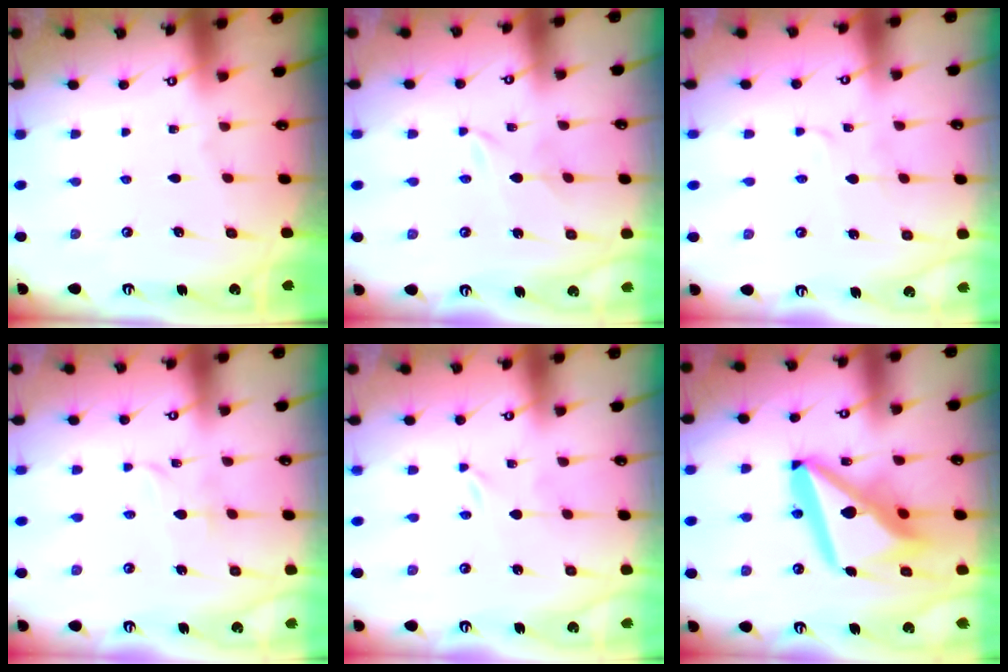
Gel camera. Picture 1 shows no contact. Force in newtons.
{"total": 1.3, "press": 1.3, "slide": 0.1}
{"total": 2.7, "press": 2.7, "slide": 0.3}
{"total": 3.6, "press": 3.6, "slide": 0.4}
{"total": 0.0}
{"total": 17.5, "press": 17.4, "slide": 2.0}